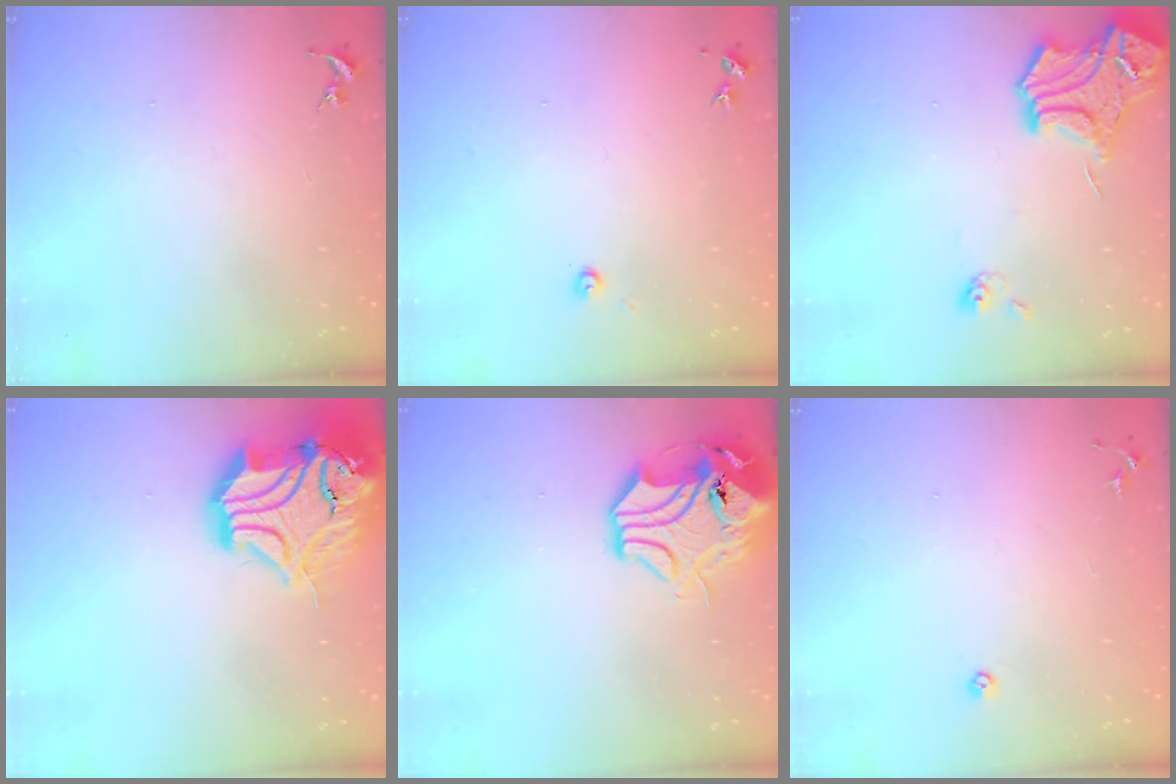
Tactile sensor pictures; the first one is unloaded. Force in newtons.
{"total": 2.7, "press": 2.7, "slide": 0.2}
{"total": 15.5, "press": 15.4, "slide": 1.4}
{"total": 21.9, "press": 21.7, "slide": 2.9}
{"total": 13.8, "press": 13.6, "slide": 2.0}
{"total": 3.4, "press": 3.3, "slide": 0.7}